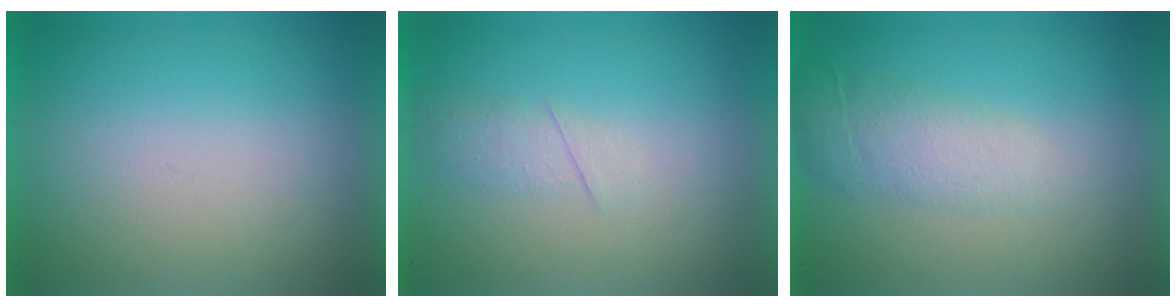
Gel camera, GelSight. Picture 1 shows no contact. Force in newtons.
{"total": 2.1}
{"total": 2.0}